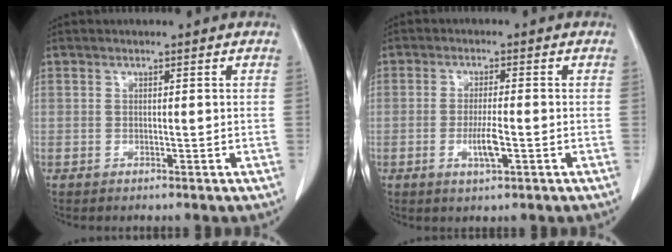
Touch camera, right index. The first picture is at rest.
{"total": 4.0, "force": [-1.2, 0.5, 3.8], "torque": [-0.076, -0.006, -0.020]}